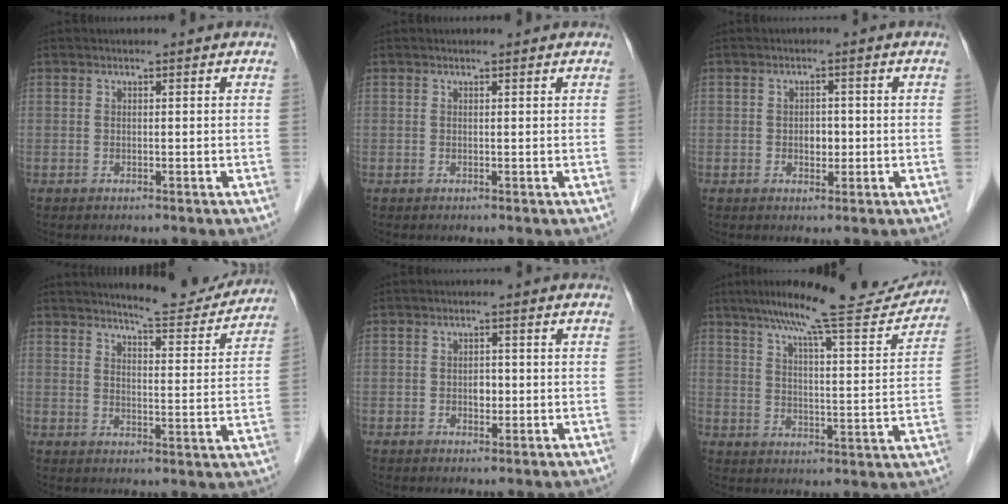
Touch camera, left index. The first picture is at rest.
{"total": 0.0}
{"total": 2.2, "force": [-0.7, 1.4, 1.5], "torque": [-0.021, -0.002, -0.009]}
{"total": 10.7, "force": [10.2, 1.2, 3.0], "torque": [-0.035, -0.024, 0.125]}
{"total": 1.7, "force": [-0.7, 1.1, 1.2], "torque": [-0.017, -0.002, -0.009]}
{"total": 17.3, "force": [15.5, 1.2, 7.6], "torque": [-0.115, -0.015, 0.213]}